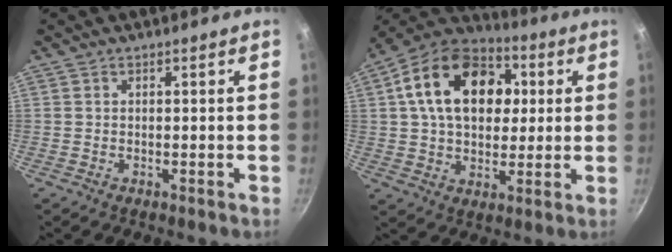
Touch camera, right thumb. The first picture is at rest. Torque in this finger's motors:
{"motor_torque": [0.85, 4.02, 1.85, 0.25, 0.23]}